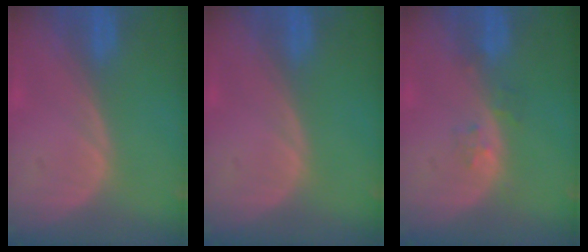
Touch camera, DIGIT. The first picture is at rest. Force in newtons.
{"total": 0.0}
{"total": 1.9, "press": 1.9, "slide": 0.2}